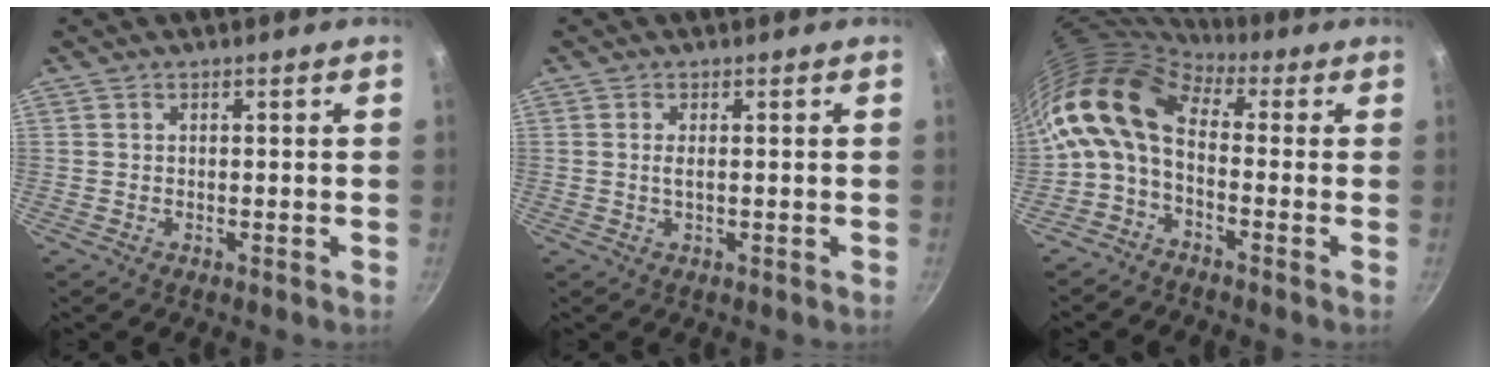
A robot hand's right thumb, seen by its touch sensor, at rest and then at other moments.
{"total": 1.4, "force": [0.1, 0.4, 1.3], "torque": [-0.030, -0.001, 0.001]}
{"total": 11.6, "force": [0.2, 6.9, 9.3], "torque": [-0.181, 0.025, -0.016]}